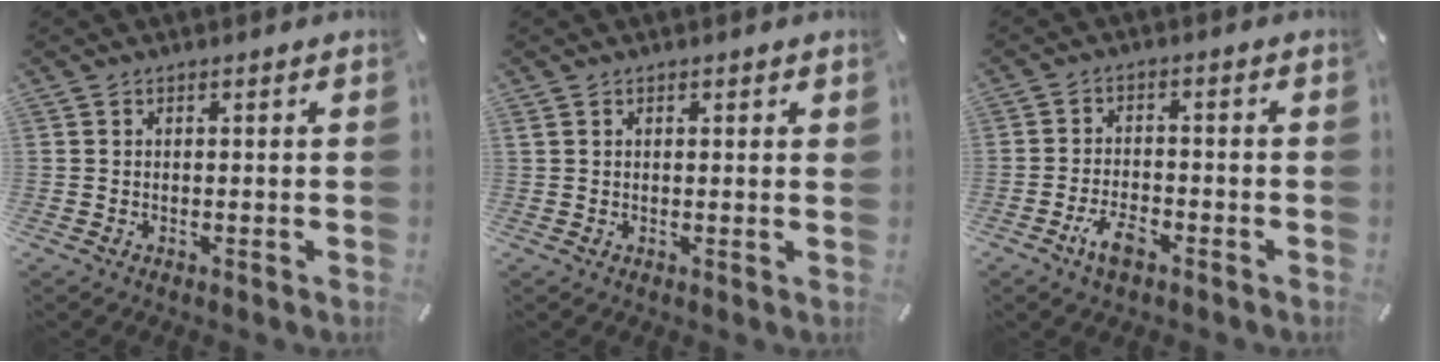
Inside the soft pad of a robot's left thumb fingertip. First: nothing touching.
{"total": 0.9, "force": [0.5, 0.4, 0.7], "torque": [-0.013, 0.000, 0.009]}
{"total": 5.8, "force": [-3.5, 2.7, 3.8], "torque": [-0.084, 0.013, -0.066]}